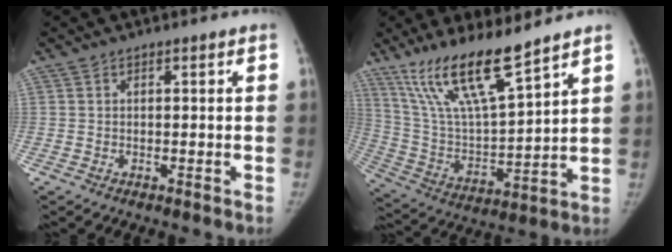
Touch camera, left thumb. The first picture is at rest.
{"total": 16.8, "force": [12.2, 3.1, 11.2], "torque": [-0.193, -0.063, 0.244]}